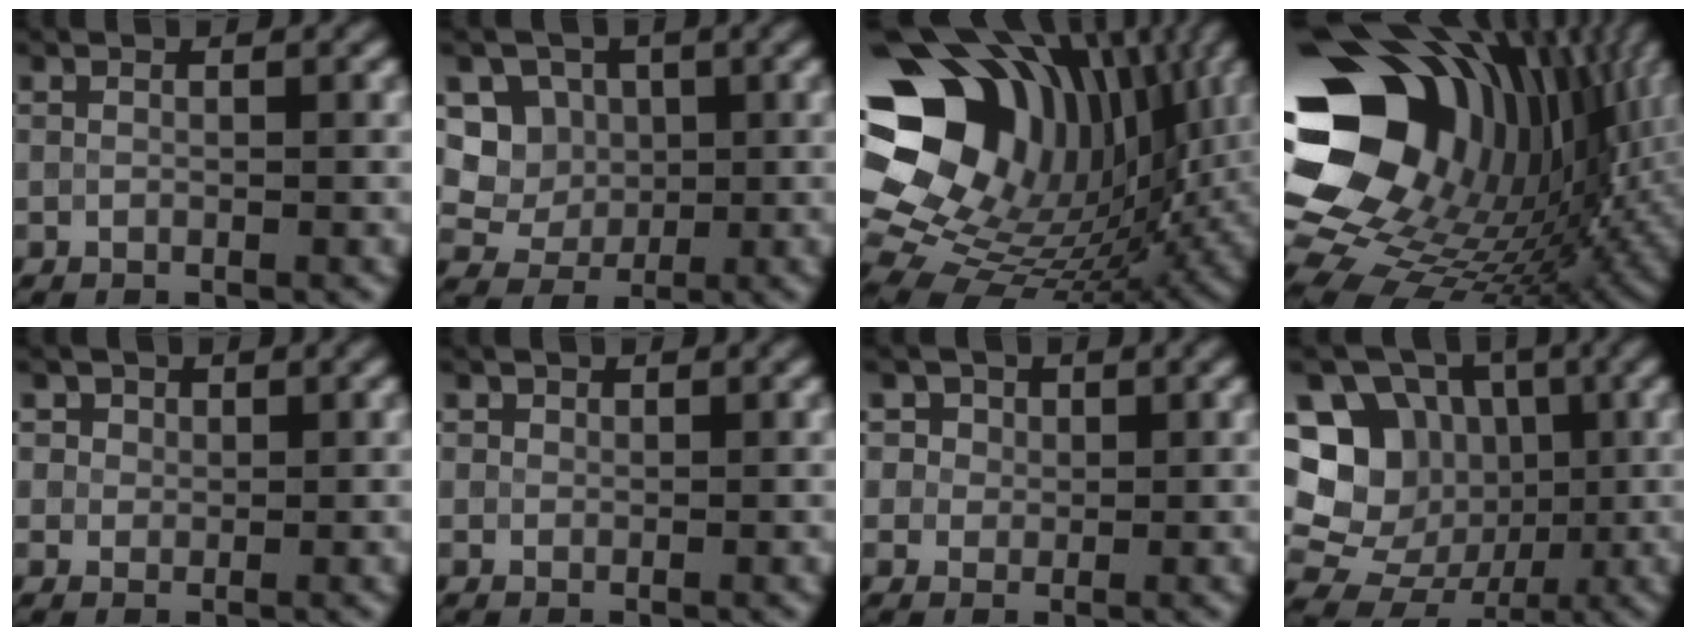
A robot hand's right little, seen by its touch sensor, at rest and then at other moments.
{"total": 4.1, "force": [1.1, 3.9, 0.8], "torque": [0.005, 0.001, 0.016]}
{"total": 17.8, "force": [5.4, 13.3, 10.6], "torque": [-0.199, 0.013, 0.106]}
{"total": 19.7, "force": [4.0, 14.2, 13.1], "torque": [-0.258, -0.025, 0.087]}
{"total": 1.7, "force": [0.6, 1.6, -0.1], "torque": [0.031, 0.002, -0.005]}
{"total": 0.7, "force": [0.3, 0.6, -0.2], "torque": [0.013, -0.006, 0.003]}
{"total": 2.6, "force": [0.8, 2.5, 0.1], "torque": [0.034, 0.014, -0.005]}
{"total": 15.5, "force": [1.1, 14.5, 5.5], "torque": [-0.159, 0.018, 0.020]}